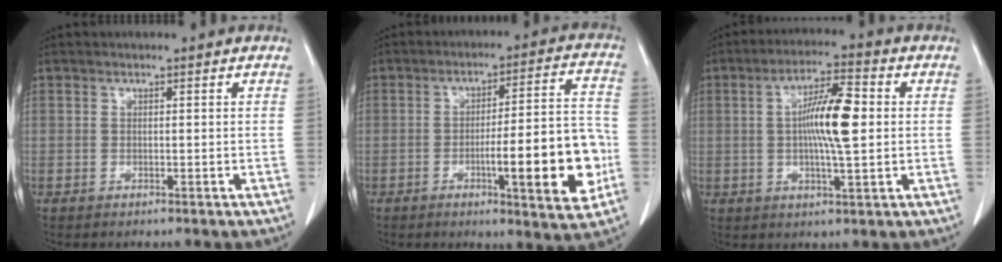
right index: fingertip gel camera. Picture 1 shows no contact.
{"total": 15.2, "force": [-4.2, 2.1, 14.5], "torque": [-0.200, 0.010, -0.057]}
{"total": 9.6, "force": [0.7, 1.4, 9.5], "torque": [-0.170, 0.007, 0.009]}